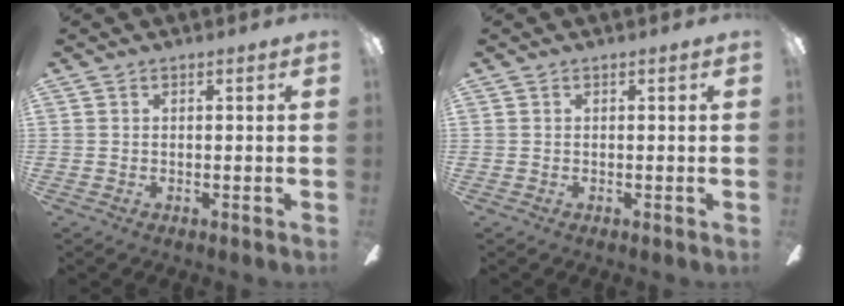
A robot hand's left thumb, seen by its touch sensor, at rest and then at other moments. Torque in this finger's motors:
{"motor_torque": [0.00, 0.00, -0.12, 0.15, 0.00]}